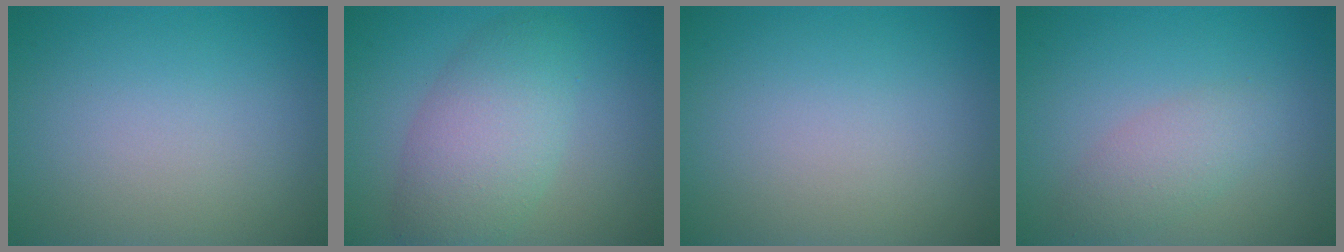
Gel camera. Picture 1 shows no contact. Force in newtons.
{"total": 5.8, "press": 5.8, "slide": 0.2}
{"total": 0.0}
{"total": 2.3, "press": 2.3, "slide": 0.1}